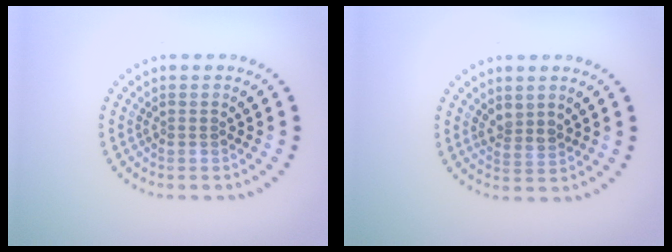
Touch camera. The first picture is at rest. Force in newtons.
{"total": 1.5, "press": 1.2, "slide": 0.8}